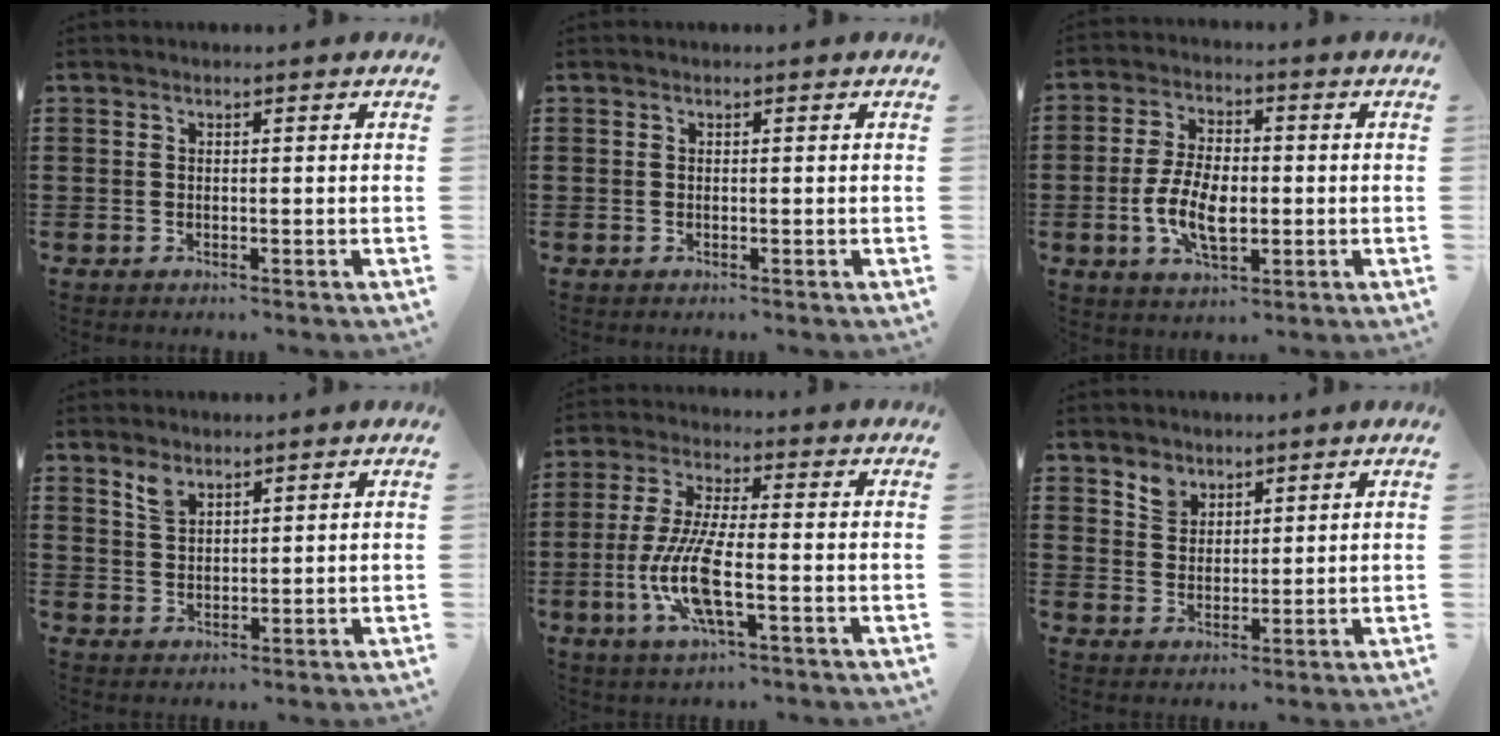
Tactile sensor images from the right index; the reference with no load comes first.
{"total": 0.0}
{"total": 7.9, "force": [-1.5, 3.9, 6.7], "torque": [-0.150, 0.000, -0.034]}
{"total": 3.2, "force": [2.4, 1.6, 1.4], "torque": [-0.034, 0.003, 0.046]}
{"total": 10.1, "force": [-3.0, 2.8, 9.2], "torque": [-0.207, -0.016, -0.060]}
{"total": 3.8, "force": [2.7, 2.6, 0.5], "torque": [-0.014, 0.007, 0.052]}